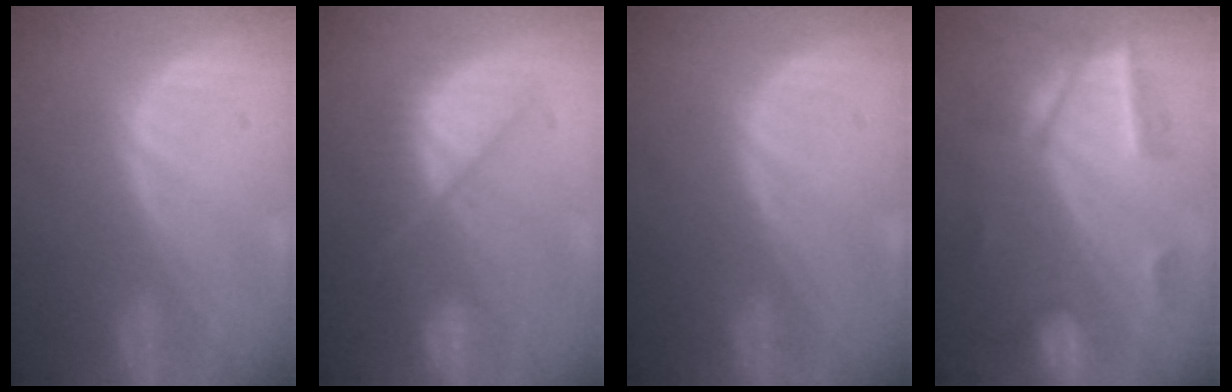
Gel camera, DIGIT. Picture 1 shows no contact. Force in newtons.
{"total": 8.0, "press": 7.6, "slide": 2.4}
{"total": 0.0}
{"total": 7.2, "press": 6.4, "slide": 3.4}